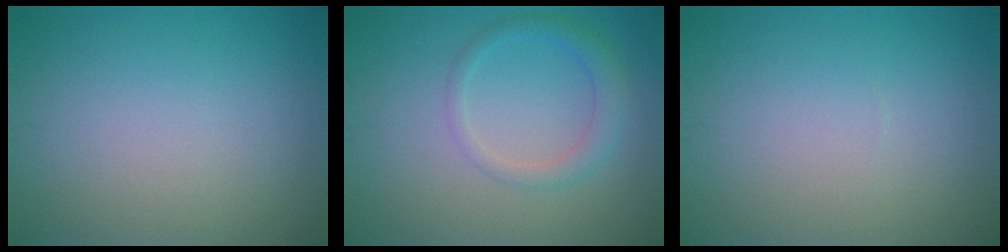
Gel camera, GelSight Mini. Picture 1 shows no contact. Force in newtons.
{"total": 2.3, "press": 2.3, "slide": 0.1}
{"total": 0.0}